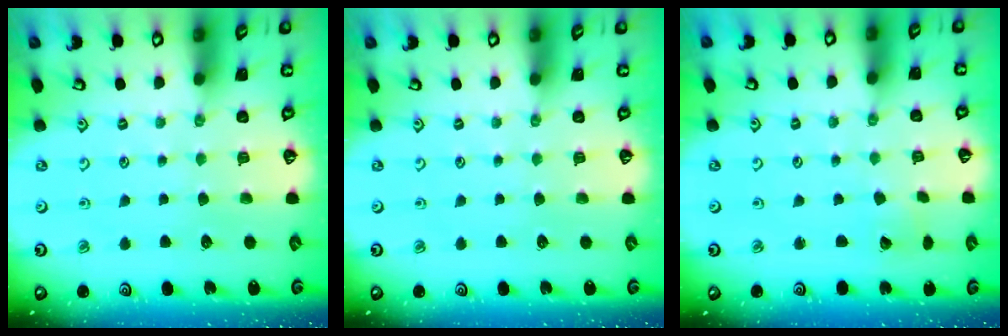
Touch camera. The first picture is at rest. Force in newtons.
{"total": 0.0}
{"total": 2.5, "press": 2.4, "slide": 0.3}